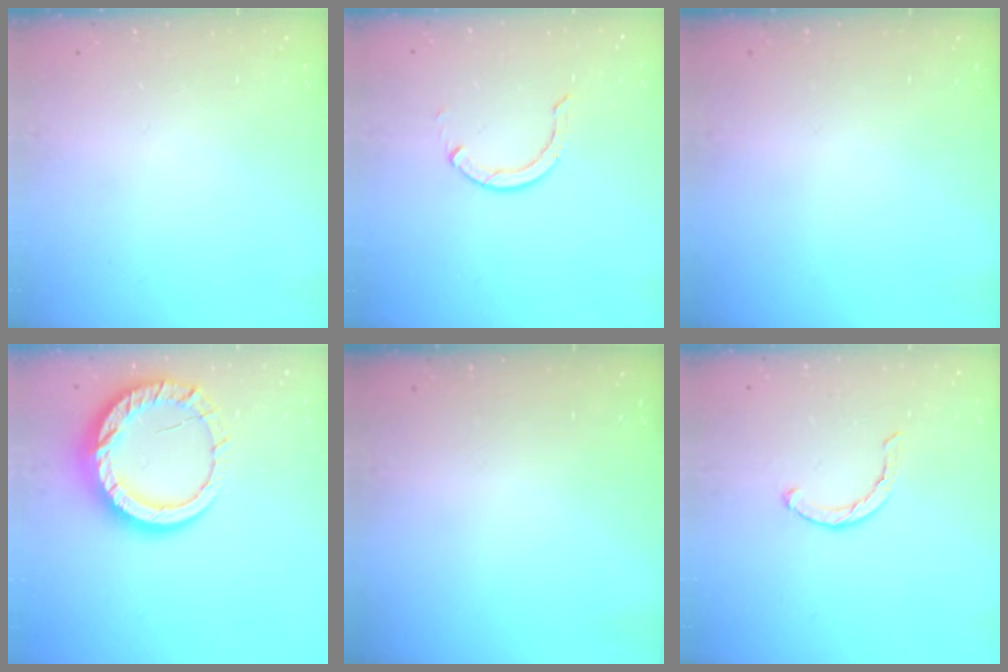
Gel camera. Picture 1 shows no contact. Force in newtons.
{"total": 2.9, "press": 2.9, "slide": 0.4}
{"total": 0.0}
{"total": 16.0, "press": 15.9, "slide": 1.4}
{"total": 0.0}
{"total": 2.1, "press": 2.1, "slide": 0.3}